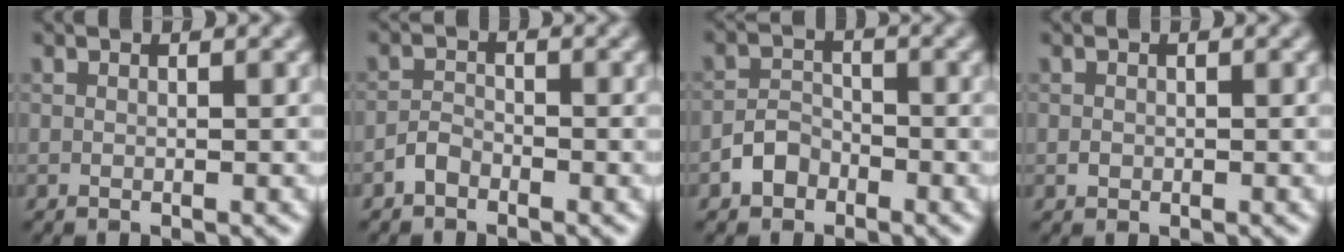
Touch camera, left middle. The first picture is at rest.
{"total": 1.4, "force": [-1.1, 0.7, 0.6], "torque": [-0.008, 0.006, -0.024]}
{"total": 2.4, "force": [-1.5, 1.6, 0.8], "torque": [-0.012, 0.009, -0.032]}
{"total": 0.6, "force": [-0.1, 0.6, 0.2], "torque": [-0.001, -0.003, -0.003]}